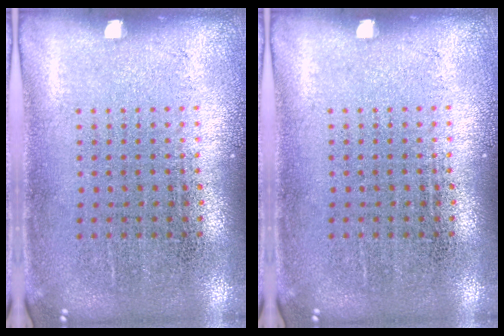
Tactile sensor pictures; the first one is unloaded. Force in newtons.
{"total": 0.0}